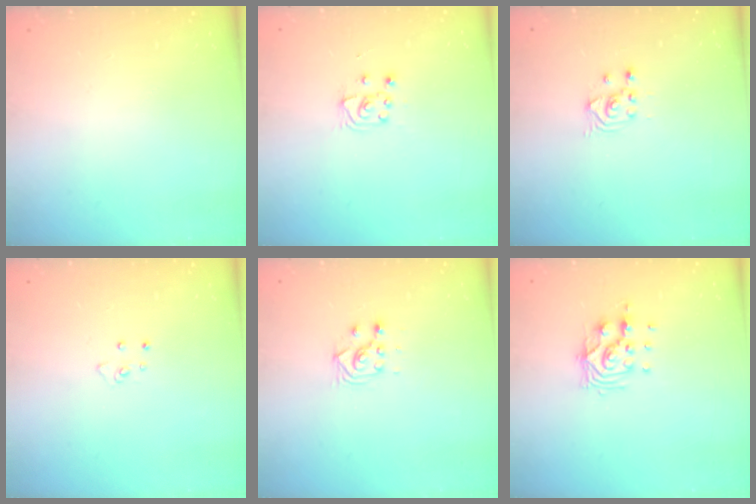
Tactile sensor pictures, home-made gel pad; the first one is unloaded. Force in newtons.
{"total": 4.9, "press": 4.9, "slide": 0.5}
{"total": 2.5, "press": 2.5, "slide": 0.3}
{"total": 4.1, "press": 4.1, "slide": 0.4}
{"total": 3.5, "press": 3.4, "slide": 0.9}
{"total": 9.7, "press": 9.6, "slide": 0.8}